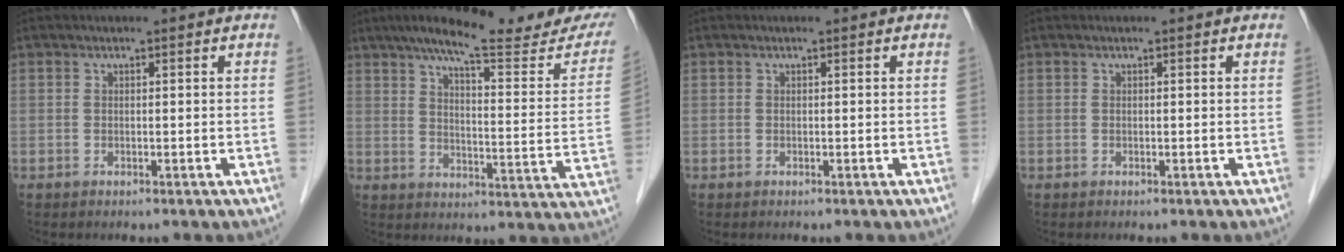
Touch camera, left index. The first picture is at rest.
{"total": 22.5, "force": [18.7, 2.8, 12.1], "torque": [-0.169, -0.025, 0.237]}
{"total": 0.0}
{"total": 0.0}